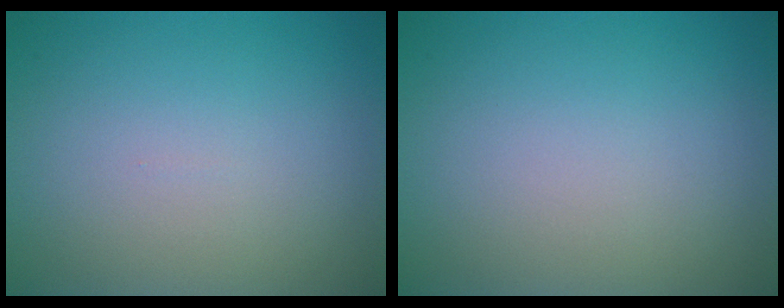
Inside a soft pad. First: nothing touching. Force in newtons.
{"total": 0.0}